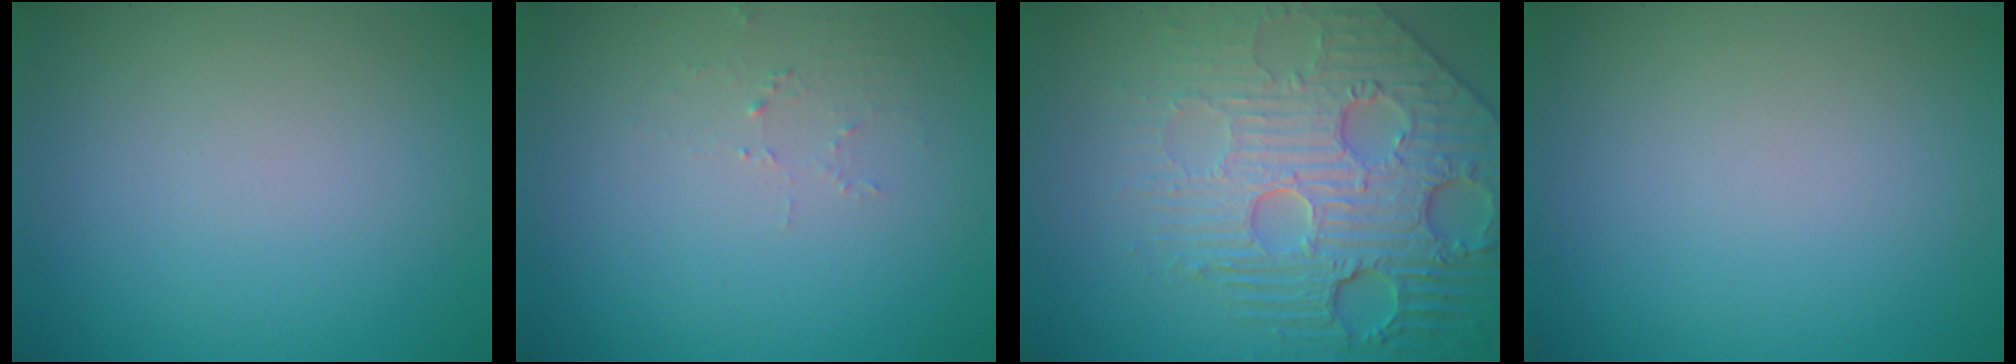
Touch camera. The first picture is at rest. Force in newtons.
{"total": 1.1, "press": 1.1, "slide": 0.1}
{"total": 8.4, "press": 5.9, "slide": 5.9}
{"total": 0.0}